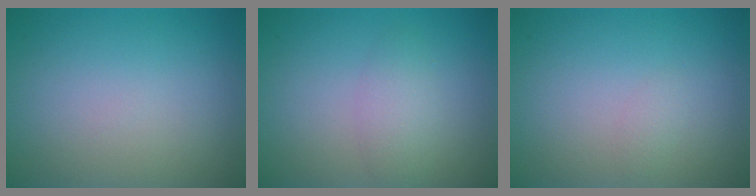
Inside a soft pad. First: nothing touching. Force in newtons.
{"total": 2.1, "press": 2.1, "slide": 0.1}
{"total": 0.7, "press": 0.7, "slide": 0.1}